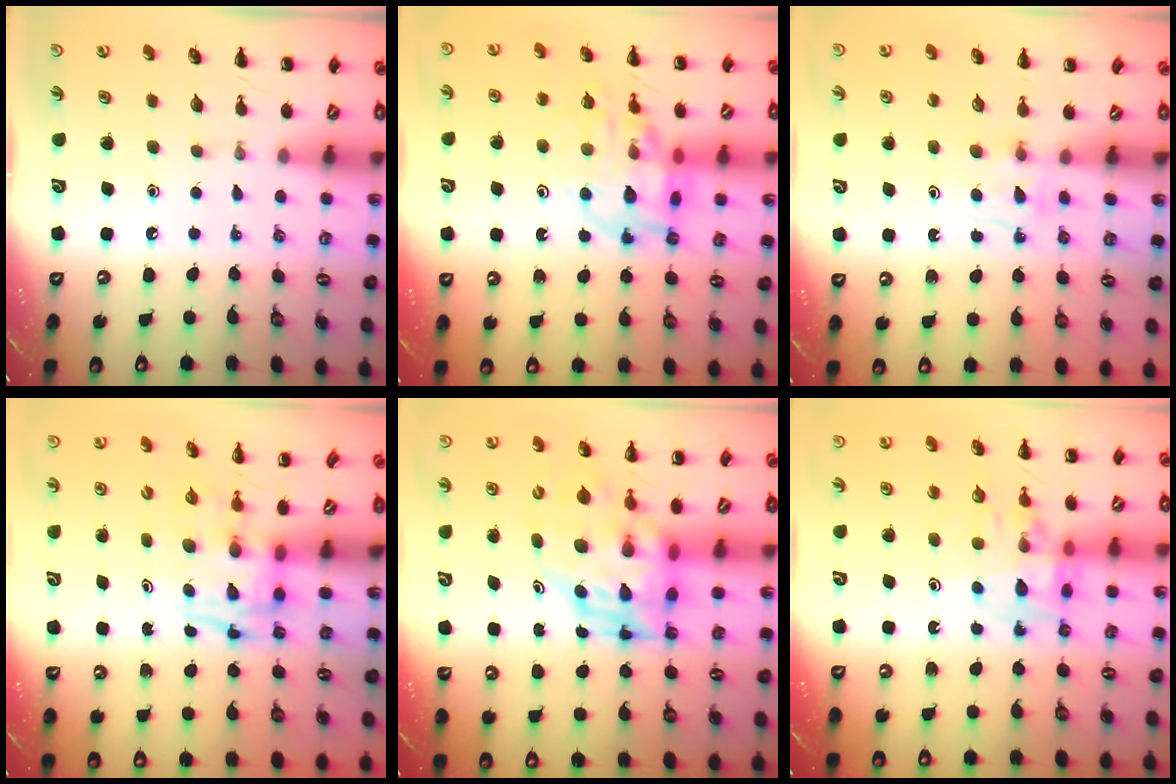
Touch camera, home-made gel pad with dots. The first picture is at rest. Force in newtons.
{"total": 14.4, "press": 14.2, "slide": 2.6}
{"total": 4.1, "press": 3.9, "slide": 1.4}
{"total": 3.3, "press": 3.2, "slide": 0.5}
{"total": 6.3, "press": 6.0, "slide": 1.7}
{"total": 10.5, "press": 10.1, "slide": 2.8}